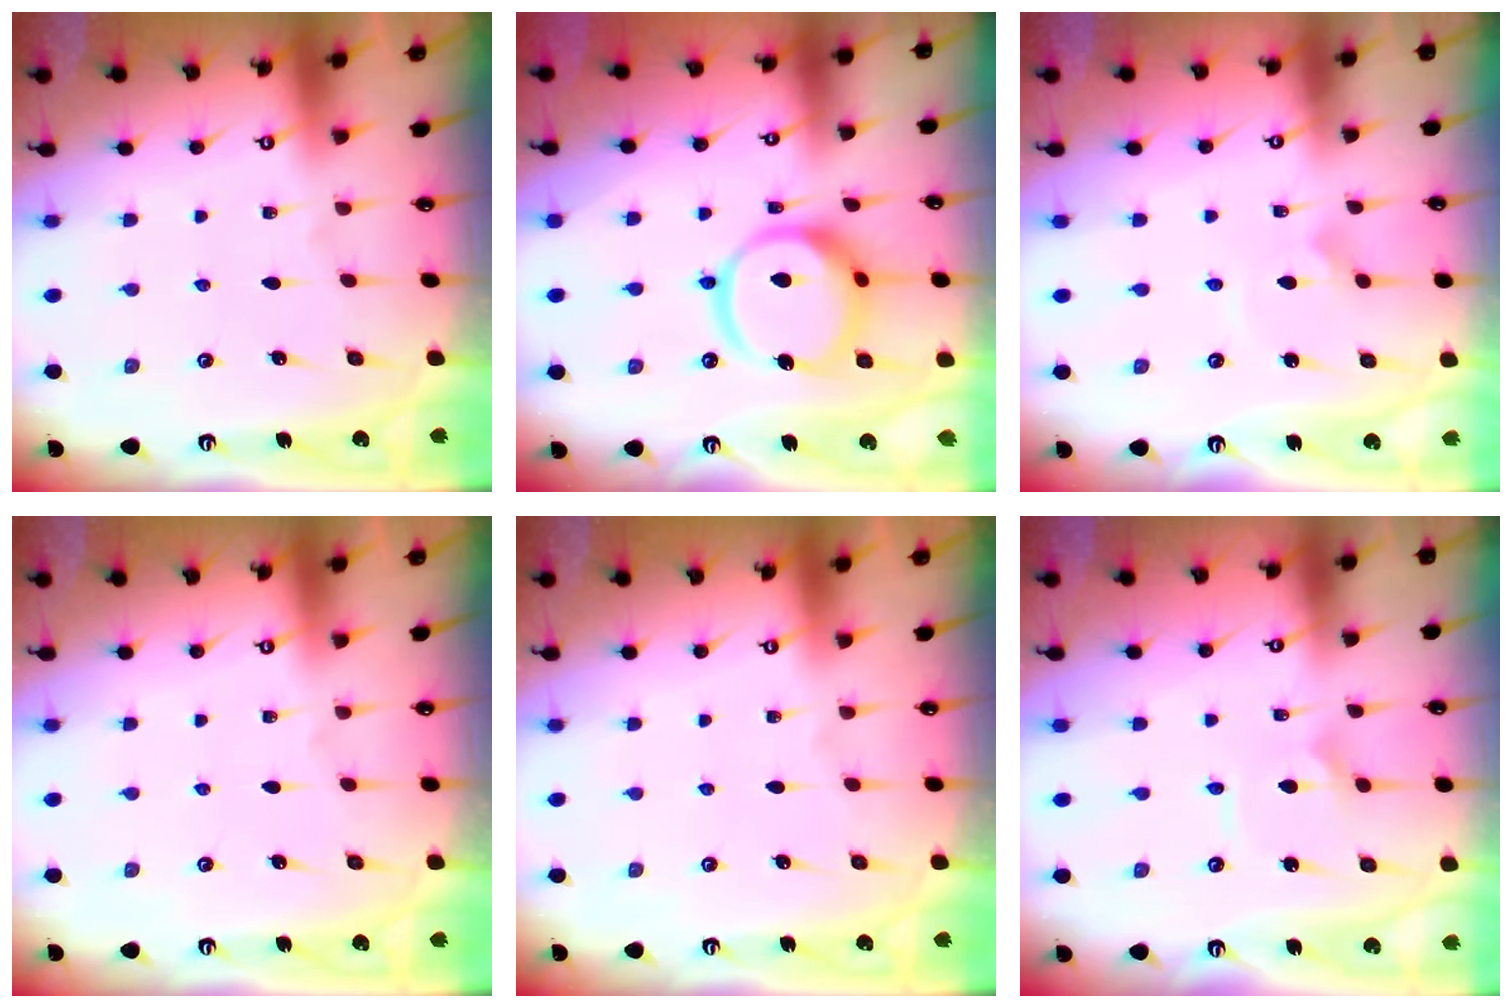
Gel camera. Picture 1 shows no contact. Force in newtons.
{"total": 15.2, "press": 15.1, "slide": 2.1}
{"total": 2.2, "press": 2.2, "slide": 0.1}
{"total": 0.0}
{"total": 0.0}
{"total": 2.6, "press": 2.5, "slide": 0.3}